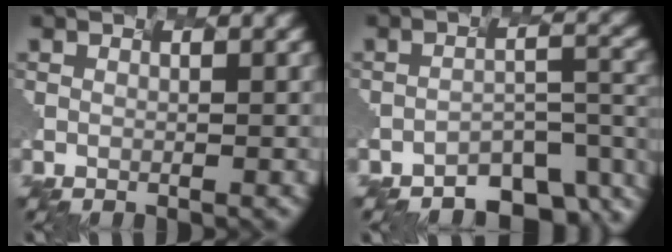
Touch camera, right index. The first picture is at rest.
{"total": 5.3, "force": [-5.0, 0.9, 1.6], "torque": [-0.038, -0.004, -0.054]}